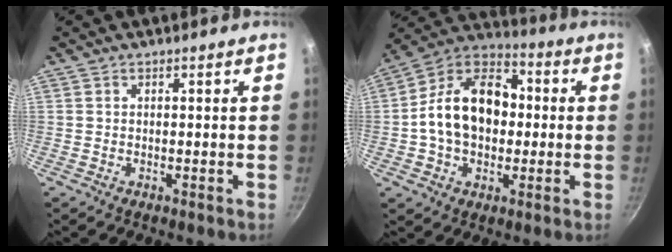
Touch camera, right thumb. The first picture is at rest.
{"total": 18.0, "force": [0.0, 12.8, 12.6], "torque": [-0.182, 0.038, -0.018]}